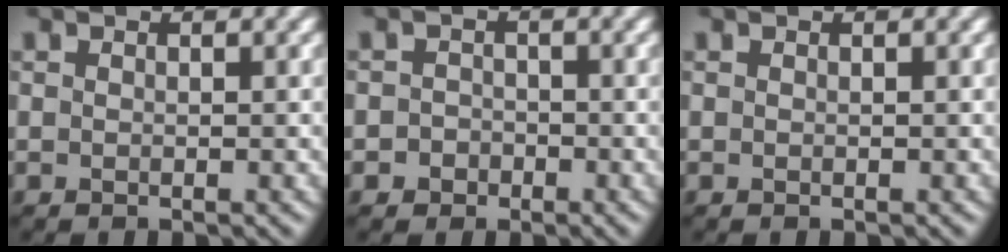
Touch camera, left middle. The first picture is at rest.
{"total": 1.7, "force": [-1.2, 1.2, -0.1], "torque": [0.022, 0.008, -0.025]}
{"total": 0.0}